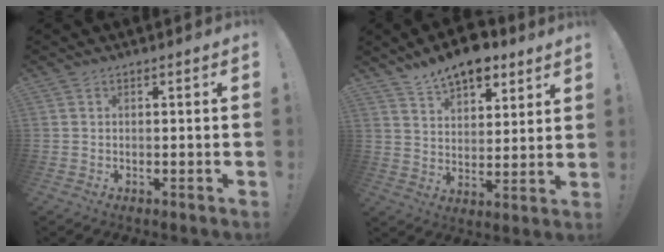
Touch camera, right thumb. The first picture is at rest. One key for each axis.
{"total": 10.2, "fx": 8.0, "fy": 4.7, "fz": 4.3, "tx": -0.067, "ty": -0.052, "tz": 0.148}